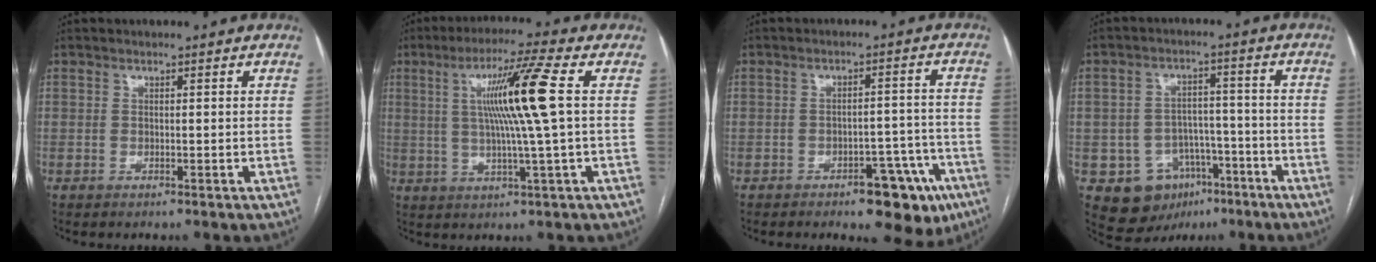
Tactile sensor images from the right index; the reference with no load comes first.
{"total": 11.3, "force": [1.9, -1.7, 11.0], "torque": [-0.193, 0.005, 0.036]}
{"total": 10.7, "force": [-6.8, 4.3, 7.0], "torque": [-0.055, 0.026, -0.084]}
{"total": 10.0, "force": [-4.8, 8.1, 3.3], "torque": [-0.048, 0.028, -0.061]}